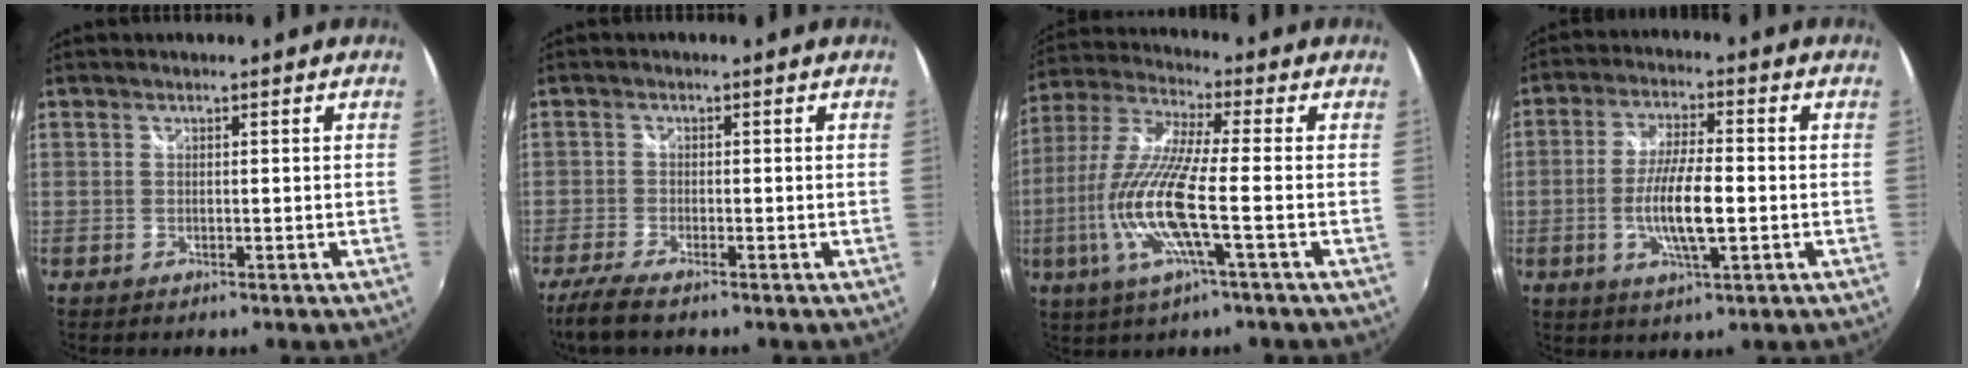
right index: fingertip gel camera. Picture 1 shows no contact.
{"total": 4.8, "force": [-3.8, 0.8, 2.8], "torque": [-0.080, -0.017, -0.077]}
{"total": 14.8, "force": [-4.2, 1.2, 14.2], "torque": [-0.293, -0.015, -0.083]}
{"total": 9.6, "force": [-2.1, 2.0, 9.2], "torque": [-0.178, -0.006, -0.039]}